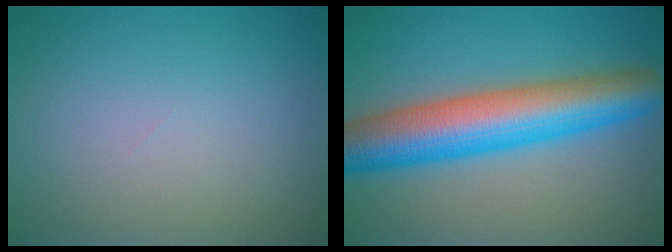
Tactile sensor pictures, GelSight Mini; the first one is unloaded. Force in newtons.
{"total": 10.0, "press": 10.0, "slide": 0.2}